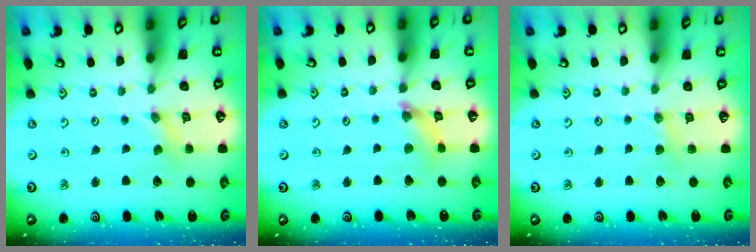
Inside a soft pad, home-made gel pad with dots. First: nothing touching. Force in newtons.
{"total": 4.8, "press": 4.8, "slide": 0.5}
{"total": 3.3, "press": 3.3, "slide": 0.4}